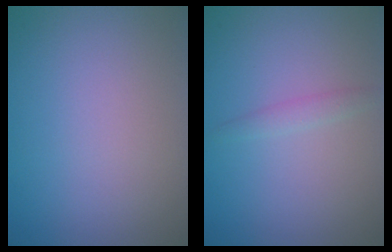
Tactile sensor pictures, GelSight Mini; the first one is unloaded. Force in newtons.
{"total": 0.5, "press": 0.5, "slide": 0.1}